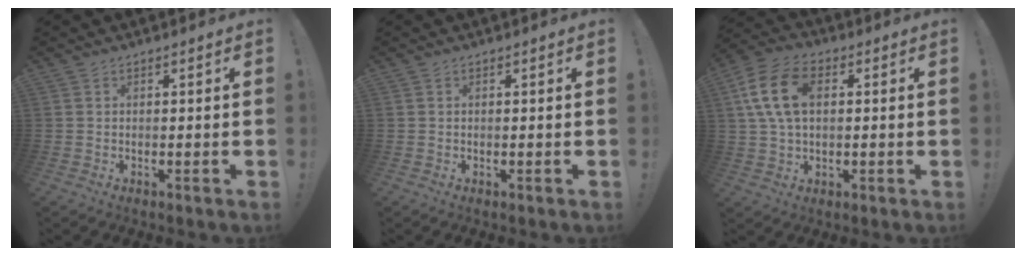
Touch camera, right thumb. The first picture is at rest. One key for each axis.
{"total": 0.0}
{"total": 14.8, "fx": 3.3, "fy": 9.9, "fz": 10.5, "tx": -0.203, "ty": 0.008, "tz": 0.064}